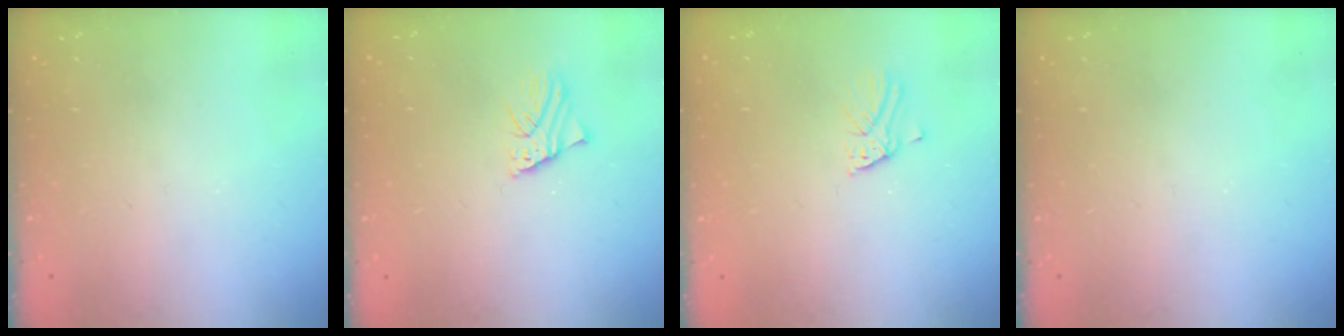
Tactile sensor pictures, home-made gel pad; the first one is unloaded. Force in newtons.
{"total": 2.2, "press": 2.2, "slide": 0.3}
{"total": 1.7, "press": 1.7, "slide": 0.1}
{"total": 0.0}